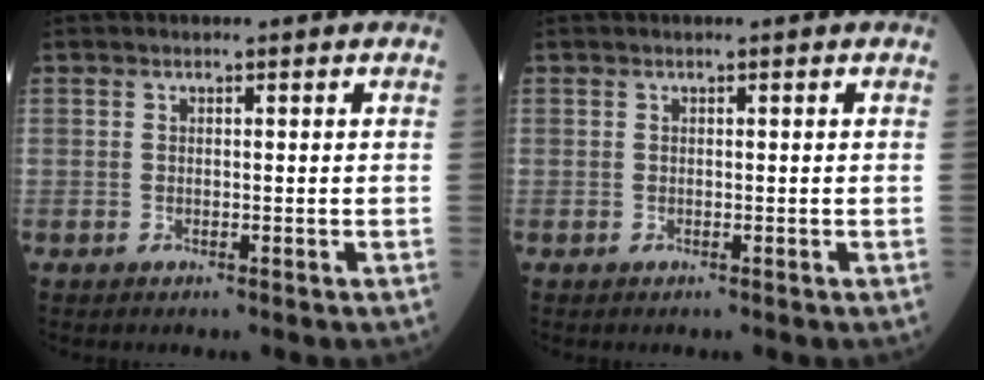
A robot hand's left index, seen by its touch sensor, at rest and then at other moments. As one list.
[{"total": 0.0}]